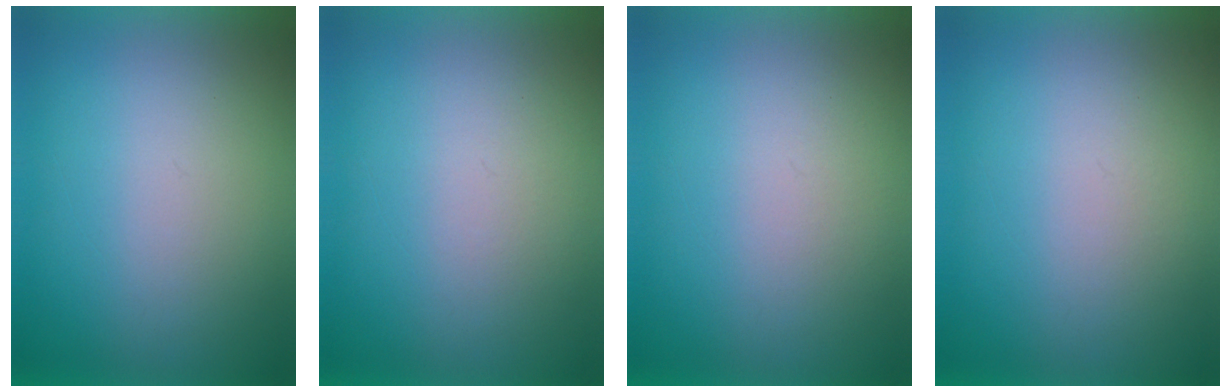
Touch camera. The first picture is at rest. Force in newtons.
{"total": 1.3}
{"total": 1.1}
{"total": 1.0}